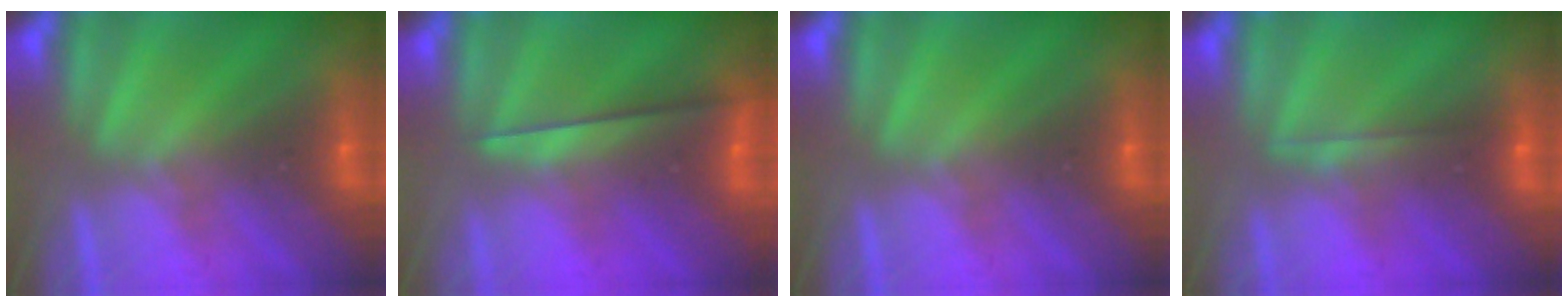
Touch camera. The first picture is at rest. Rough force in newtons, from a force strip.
{"total": 2.3}
{"total": 0.0}
{"total": 1.8}